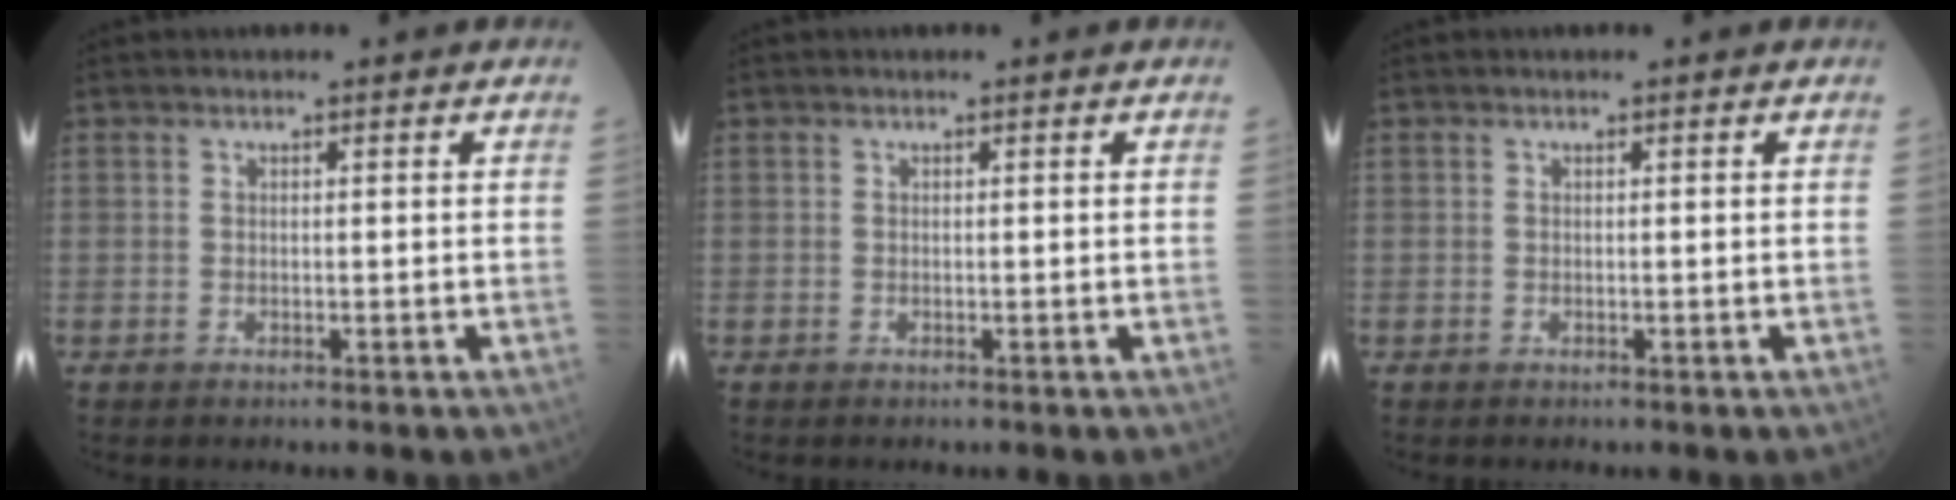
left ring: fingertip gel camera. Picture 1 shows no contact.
{"total": 0.0}
{"total": 0.0}